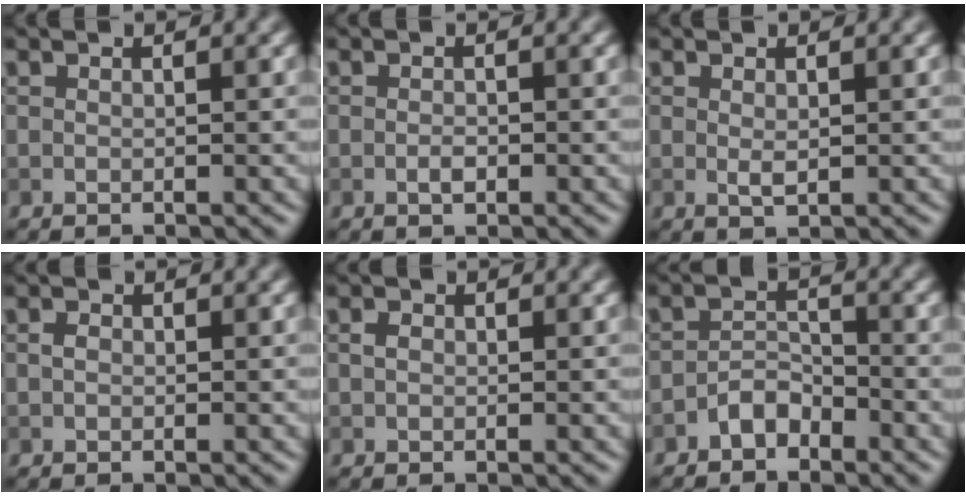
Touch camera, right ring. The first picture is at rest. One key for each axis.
{"total": 1.0, "fx": -0.3, "fy": 0.5, "fz": 0.8, "tx": -0.016, "ty": -0.001, "tz": -0.007}
{"total": 1.0, "fx": 0.2, "fy": 0.4, "fz": 0.9, "tx": -0.019, "ty": -0.003, "tz": 0.004}
{"total": 0.7, "fx": 0.0, "fy": 0.5, "fz": 0.4, "tx": -0.008, "ty": 0.000, "tz": -0.001}
{"total": 0.8, "fx": 0.1, "fy": 0.7, "fz": 0.5, "tx": -0.011, "ty": 0.001, "tz": 0.000}
{"total": 2.3, "fx": -1.7, "fy": 1.2, "fz": 0.8, "tx": -0.013, "ty": 0.011, "tz": -0.035}